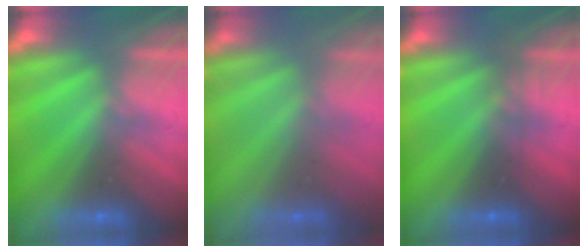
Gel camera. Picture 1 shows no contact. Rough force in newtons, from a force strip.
{"total": 1.7}
{"total": 2.3}